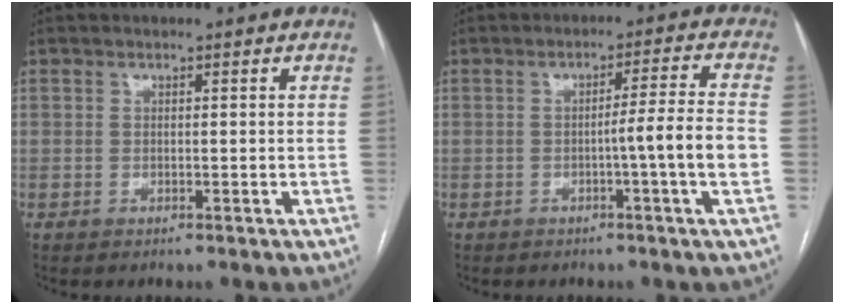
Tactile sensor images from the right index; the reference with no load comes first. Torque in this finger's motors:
{"motor_torque": [0.95, -0.19, 0.53, 0.11]}